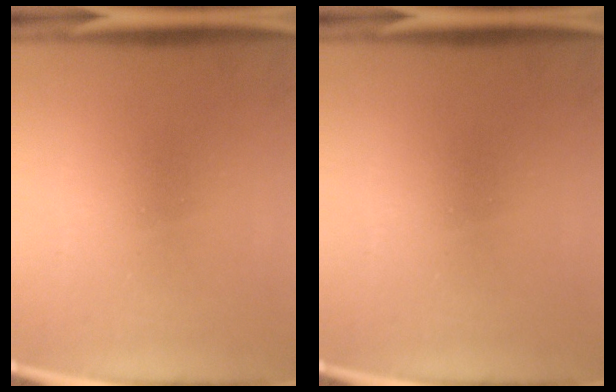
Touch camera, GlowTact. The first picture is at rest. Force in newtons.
{"total": 0.0}